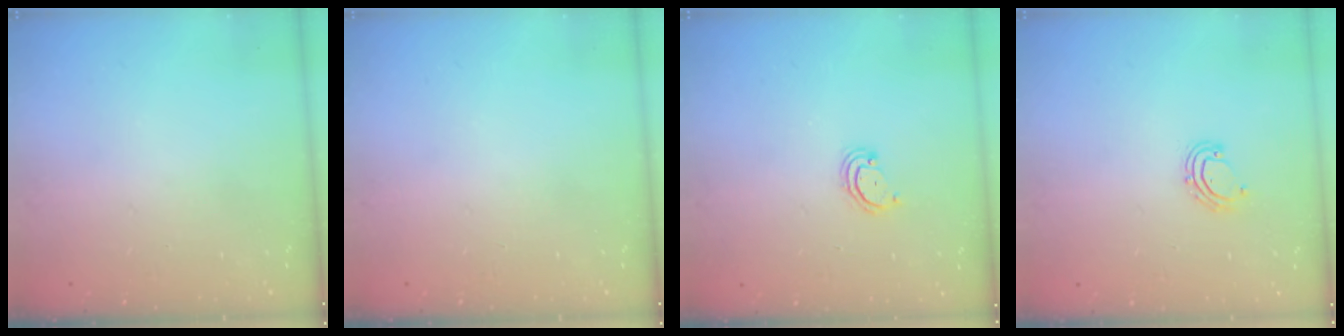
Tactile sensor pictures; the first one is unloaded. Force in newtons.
{"total": 0.0}
{"total": 3.3, "press": 3.3, "slide": 0.5}
{"total": 6.5, "press": 6.3, "slide": 1.6}